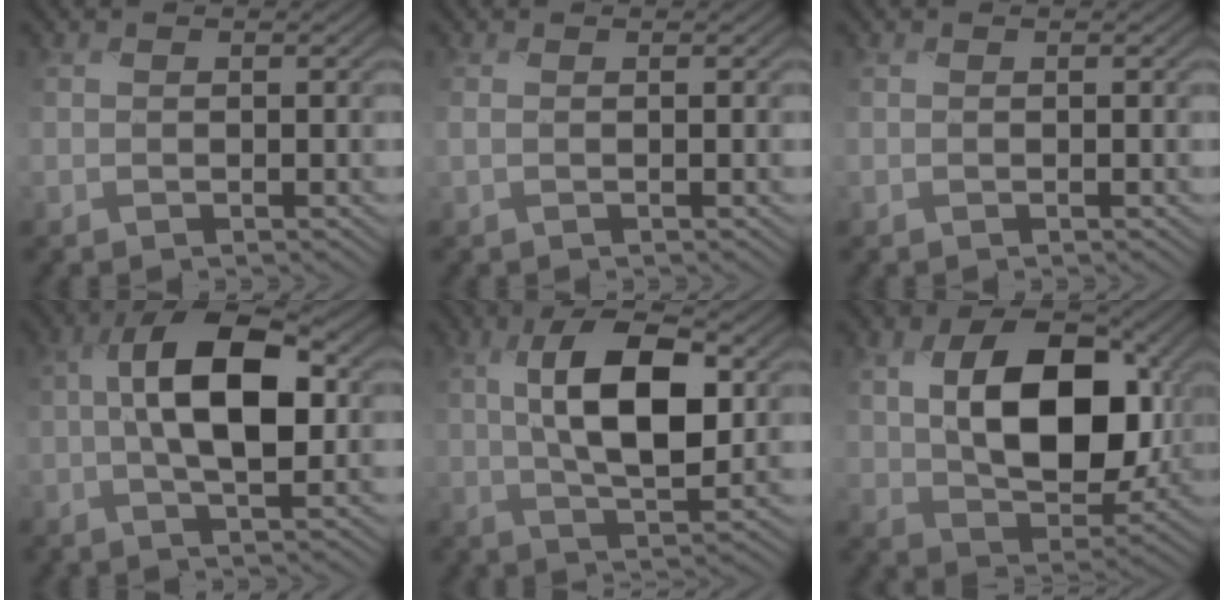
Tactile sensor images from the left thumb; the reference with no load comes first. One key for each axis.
{"total": 0.8, "fx": 0.1, "fy": 0.2, "fz": 0.8, "tx": -0.023, "ty": 0.002, "tz": 0.000}
{"total": 0.0}
{"total": 10.4, "fx": 0.2, "fy": 3.9, "fz": 9.6, "tx": -0.170, "ty": 0.015, "tz": -0.006}
{"total": 10.9, "fx": 1.7, "fy": 4.4, "fz": 9.8, "tx": -0.181, "ty": 0.005, "tz": 0.027}
{"total": 13.0, "fx": 2.2, "fy": 8.1, "fz": 9.9, "tx": -0.177, "ty": -0.004, "tz": 0.043}